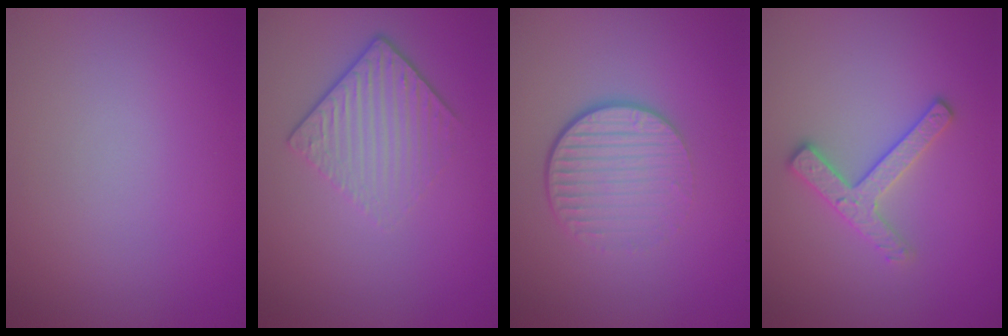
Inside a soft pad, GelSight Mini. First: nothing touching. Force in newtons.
{"total": 4.3, "press": 2.8, "slide": 3.3}
{"total": 4.5, "press": 2.8, "slide": 3.5}
{"total": 2.8, "press": 2.6, "slide": 1.1}